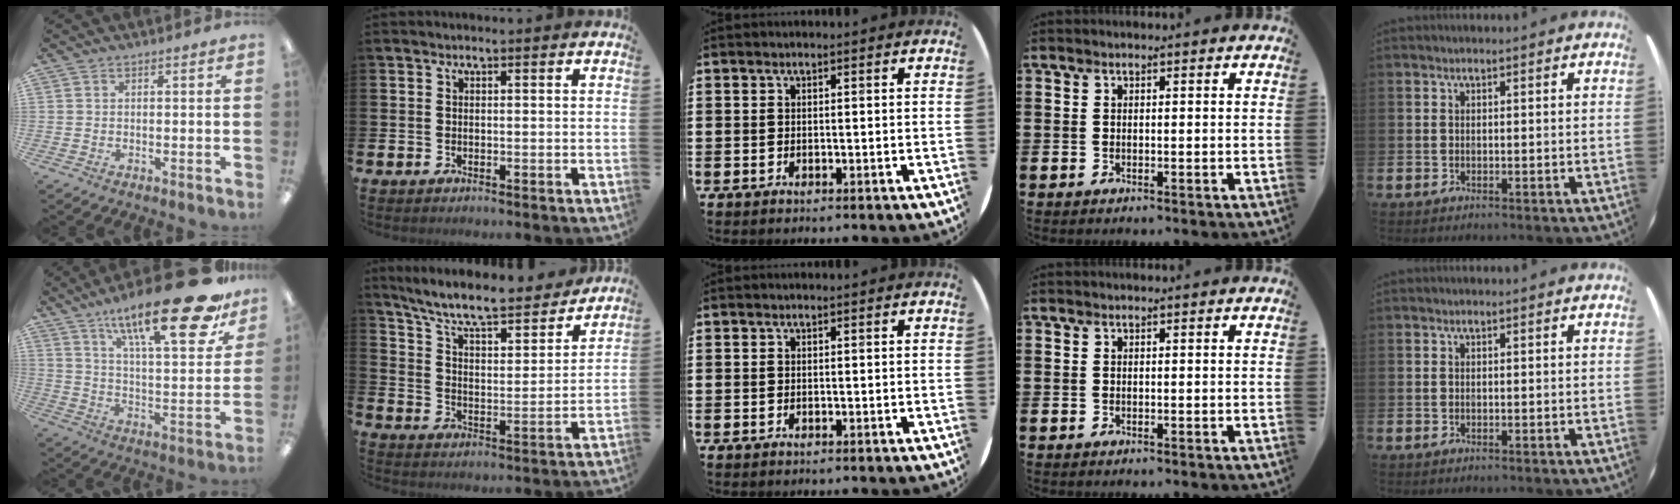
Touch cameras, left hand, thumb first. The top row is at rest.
{"thumb": {"total": 26.6, "force": [17.2, 7.8, 18.6], "torque": [-0.276, -0.107, 0.273]}, "index": {"total": 8.9, "force": [8.0, 1.7, 3.5], "torque": [-0.098, -0.056, 0.136]}}